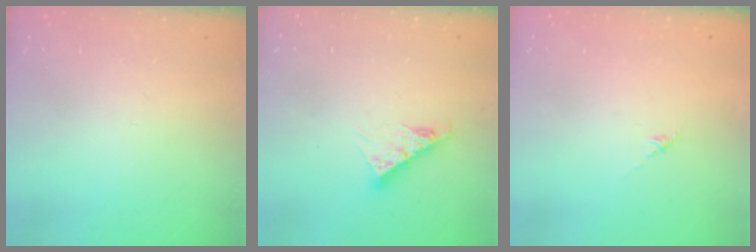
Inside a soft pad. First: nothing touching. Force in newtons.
{"total": 8.0, "press": 8.0, "slide": 0.7}
{"total": 0.0}